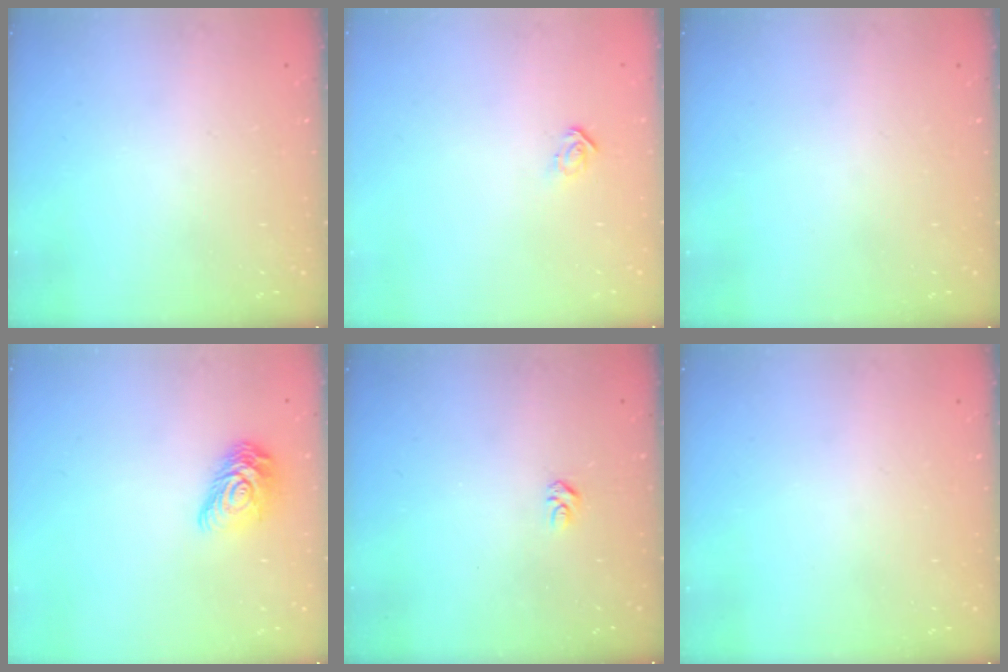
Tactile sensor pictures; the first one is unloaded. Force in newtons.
{"total": 3.9, "press": 3.9, "slide": 0.2}
{"total": 0.0}
{"total": 11.2, "press": 11.2, "slide": 0.3}
{"total": 2.8, "press": 2.8, "slide": 0.4}
{"total": 0.0}